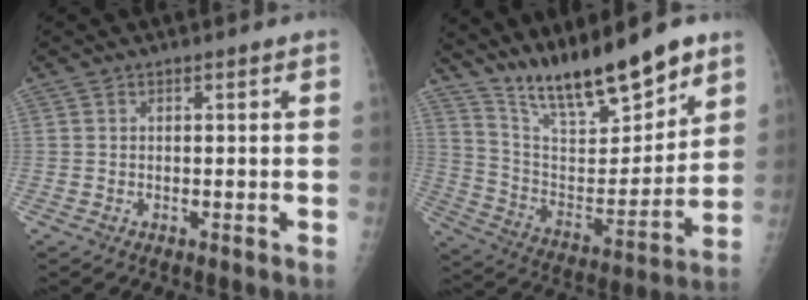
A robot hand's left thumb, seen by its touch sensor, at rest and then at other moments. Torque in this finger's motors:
{"motor_torque": [0.34, 0.09, -0.07, -0.59, 0.13]}